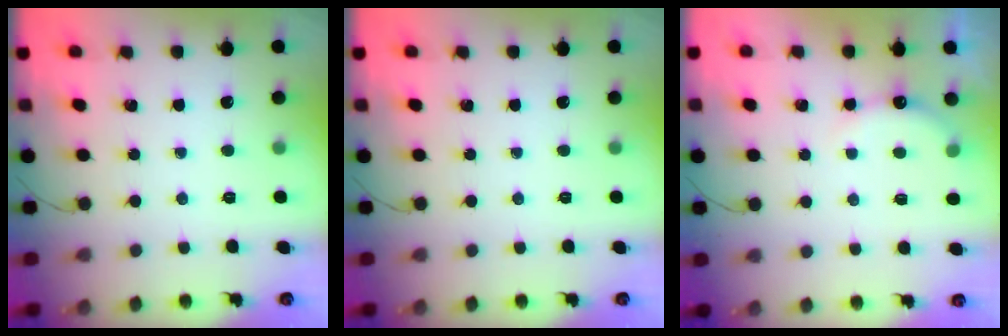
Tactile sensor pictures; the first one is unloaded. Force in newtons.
{"total": 0.0}
{"total": 4.9, "press": 4.8, "slide": 0.9}